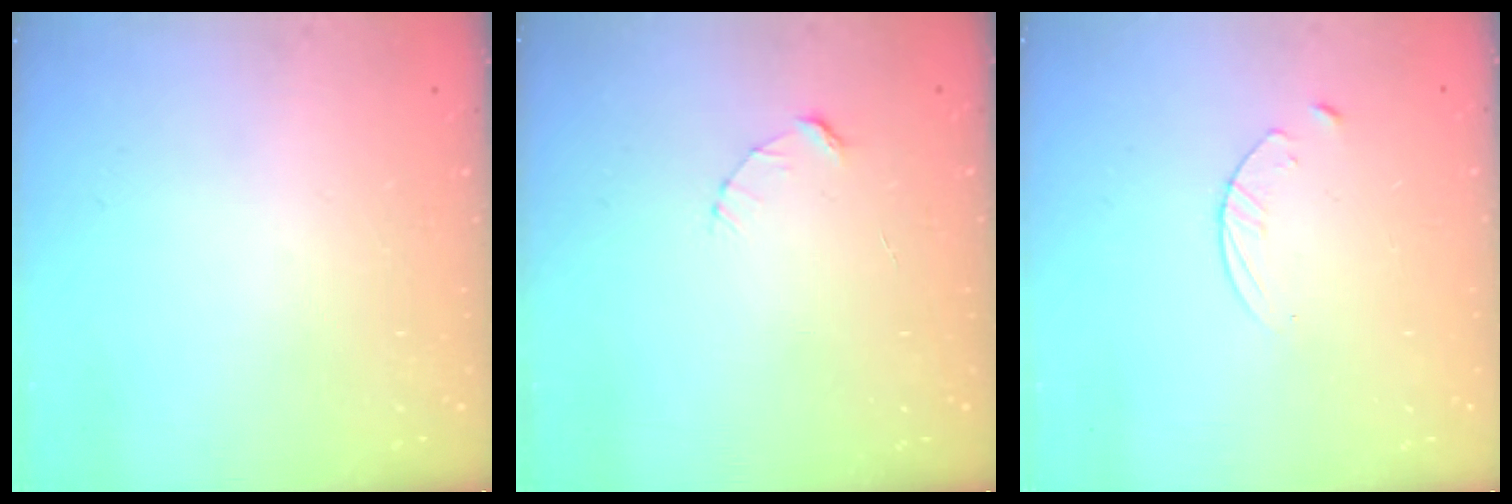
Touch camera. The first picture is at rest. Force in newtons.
{"total": 2.7, "press": 2.7, "slide": 0.3}
{"total": 3.1, "press": 3.1, "slide": 0.3}